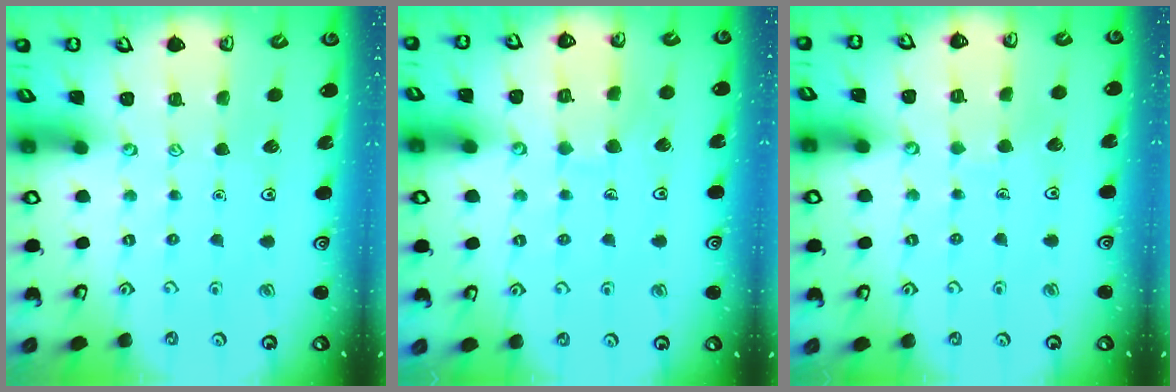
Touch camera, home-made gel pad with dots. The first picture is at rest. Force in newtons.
{"total": 5.9, "press": 5.9, "slide": 0.3}
{"total": 2.2, "press": 2.2, "slide": 0.1}